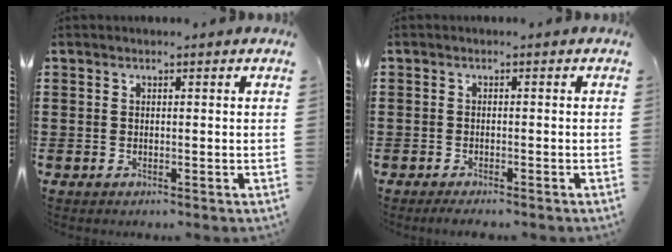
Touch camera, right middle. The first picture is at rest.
{"total": 1.2, "force": [-1.2, 0.0, 0.3], "torque": [-0.009, -0.003, -0.022]}